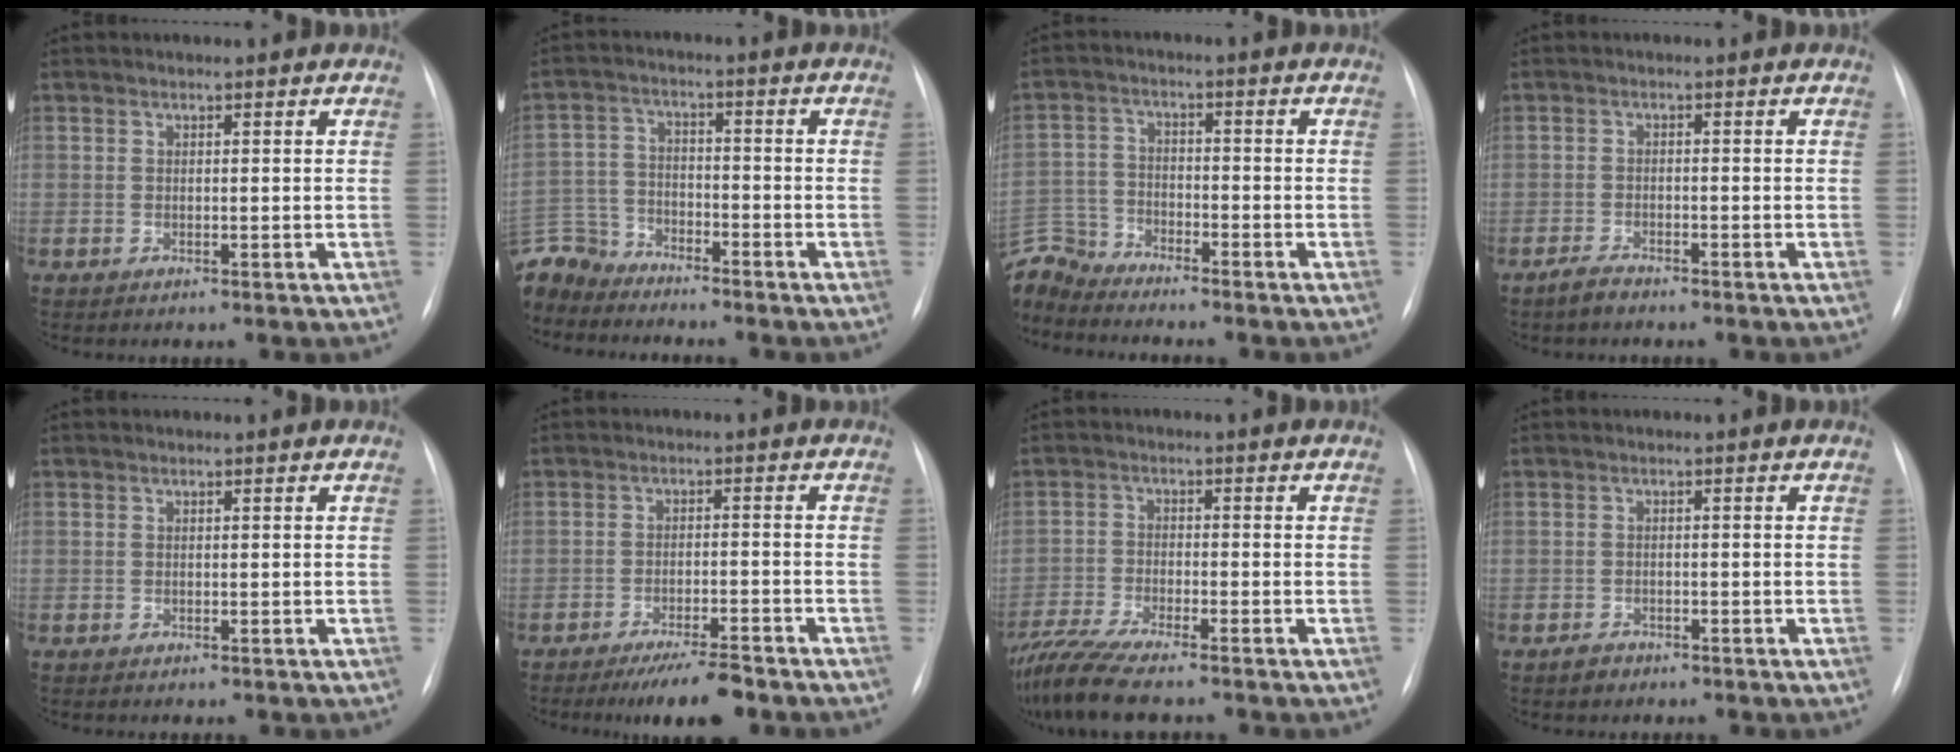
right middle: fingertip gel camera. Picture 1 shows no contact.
{"total": 10.1, "force": [-9.3, 3.7, 1.0], "torque": [-0.036, 0.006, -0.181]}
{"total": 7.9, "force": [-7.8, 1.2, 0.1], "torque": [-0.012, 0.006, -0.156]}
{"total": 2.3, "force": [-2.0, 0.6, 0.9], "torque": [-0.025, -0.003, -0.035]}
{"total": 0.0}
{"total": 6.8, "force": [-5.6, 0.8, 3.9], "torque": [-0.058, -0.014, -0.090]}
{"total": 10.2, "force": [-8.6, 1.0, 5.3], "torque": [-0.106, -0.019, -0.148]}
{"total": 1.8, "force": [-1.4, 1.1, 0.5], "torque": [-0.014, 0.002, -0.020]}